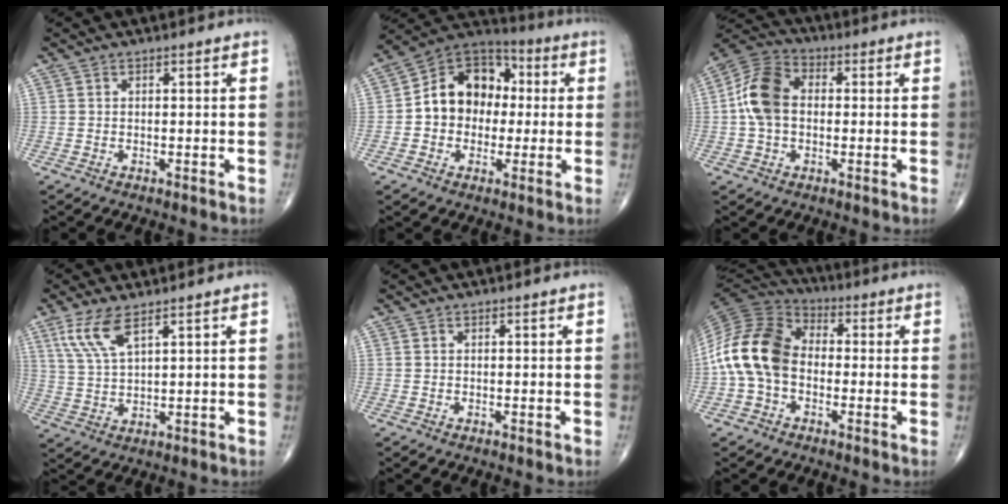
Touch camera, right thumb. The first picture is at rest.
{"total": 14.0, "force": [0.4, 11.2, 8.4], "torque": [-0.093, 0.034, -0.006]}
{"total": 10.7, "force": [0.2, 7.4, 7.7], "torque": [-0.150, 0.030, -0.008]}
{"total": 7.5, "force": [4.3, 2.3, 5.7], "torque": [-0.123, -0.013, 0.097]}
{"total": 0.0}
{"total": 14.6, "force": [-1.7, 10.4, 10.0], "torque": [-0.197, 0.035, -0.045]}